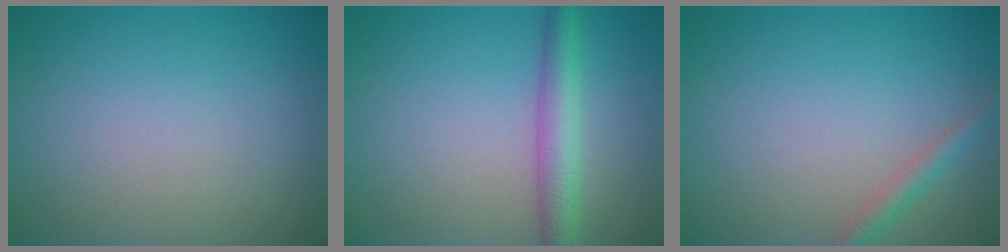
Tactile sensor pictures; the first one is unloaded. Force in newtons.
{"total": 3.9, "press": 3.9, "slide": 0.1}
{"total": 1.7, "press": 1.7, "slide": 0.1}